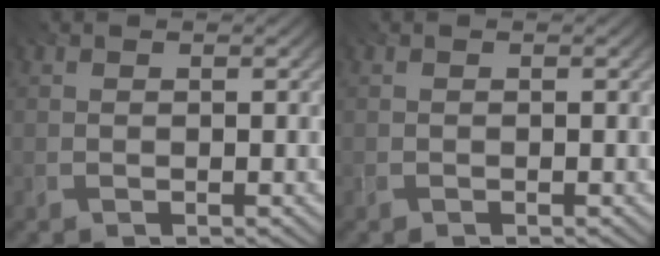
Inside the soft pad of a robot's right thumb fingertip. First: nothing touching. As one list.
[{"total": 0.0}]